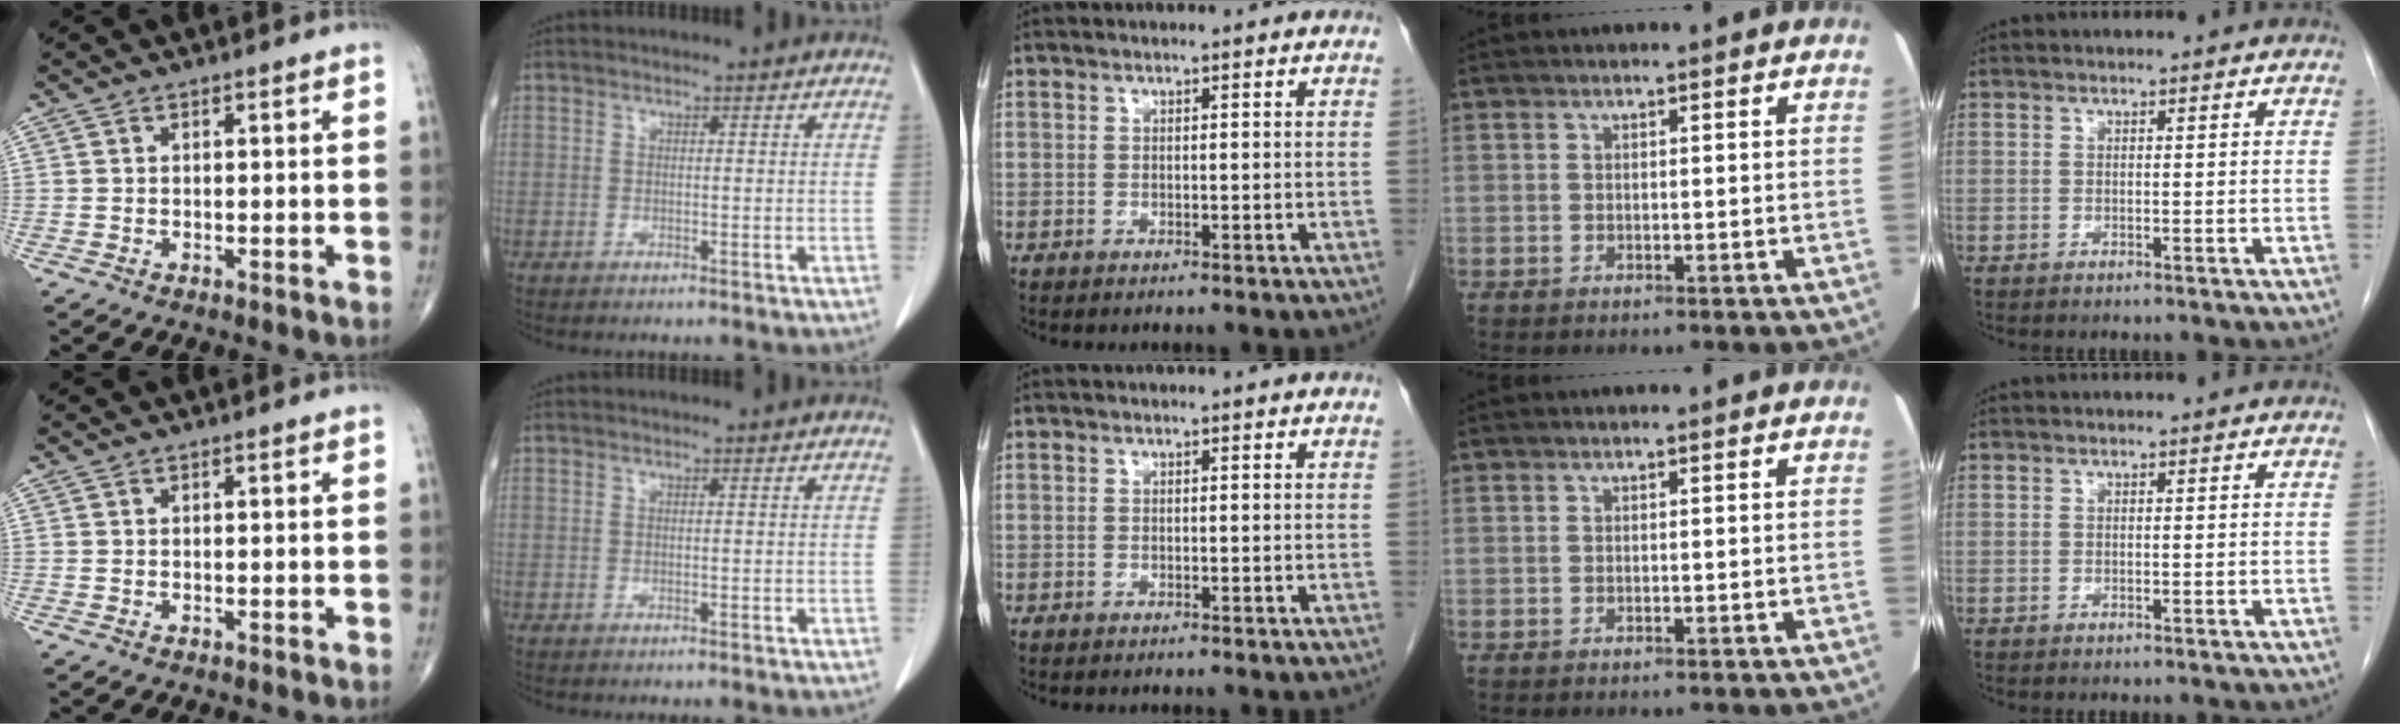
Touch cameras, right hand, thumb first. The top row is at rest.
{}